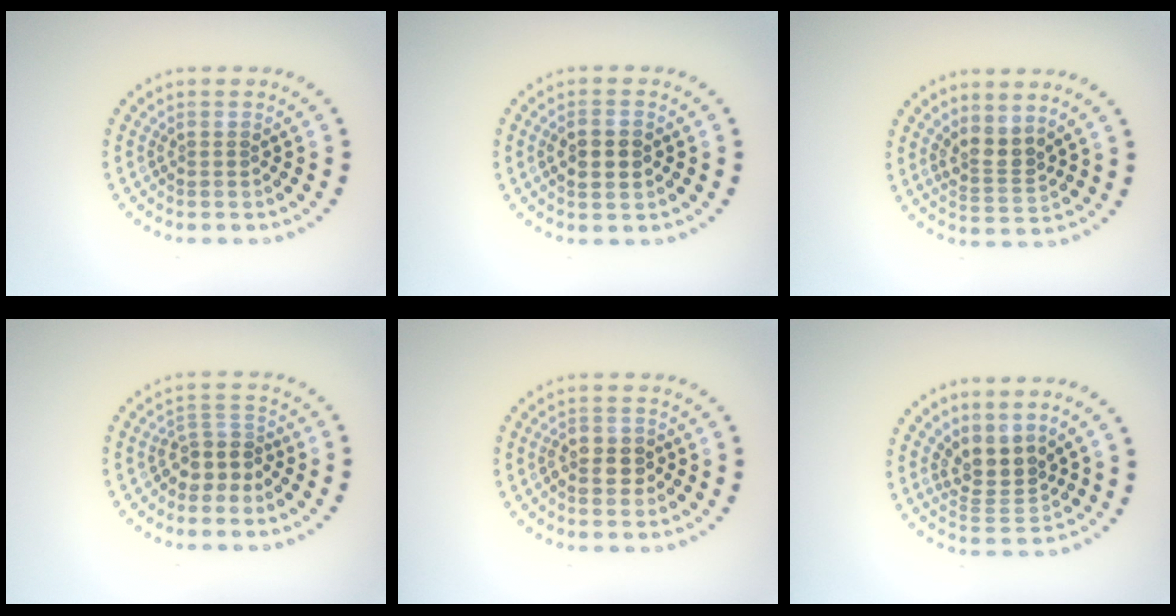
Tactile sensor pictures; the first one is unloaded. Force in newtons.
{"total": 2.5, "press": 2.5, "slide": 0.2}
{"total": 2.5, "press": 2.0, "slide": 1.5}
{"total": 2.7, "press": 2.0, "slide": 1.7}
{"total": 2.5, "press": 2.5, "slide": 0.6}
{"total": 3.2, "press": 2.5, "slide": 2.0}